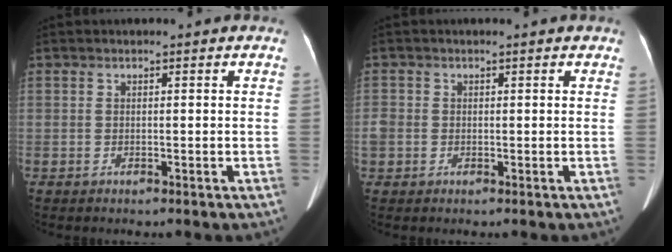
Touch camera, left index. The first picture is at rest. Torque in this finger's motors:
{"motor_torque": [0.07, -0.07, 0.02, 0.00]}